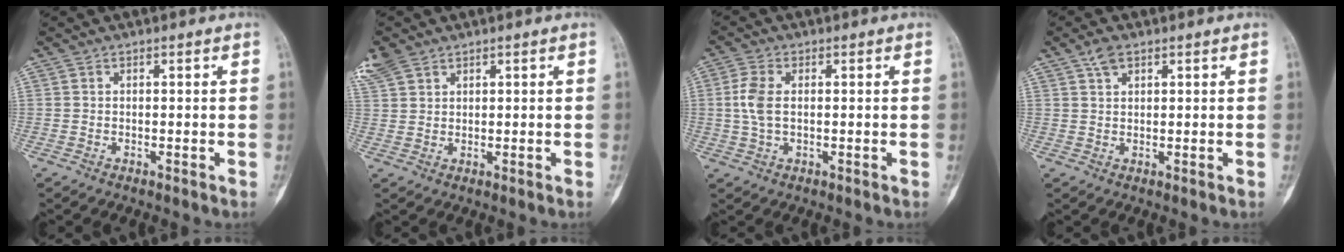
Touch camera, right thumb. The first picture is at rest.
{"total": 5.5, "force": [3.6, 3.5, 2.2], "torque": [-0.052, 0.011, 0.085]}
{"total": 5.1, "force": [0.4, 2.8, 4.2], "torque": [-0.105, 0.006, 0.004]}
{"total": 2.9, "force": [1.8, 1.5, 1.7], "torque": [-0.031, 0.000, 0.036]}